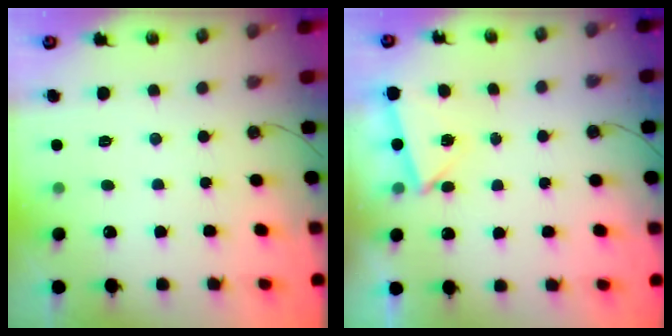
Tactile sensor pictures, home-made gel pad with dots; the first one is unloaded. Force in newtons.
{"total": 2.5, "press": 1.9, "slide": 1.6}